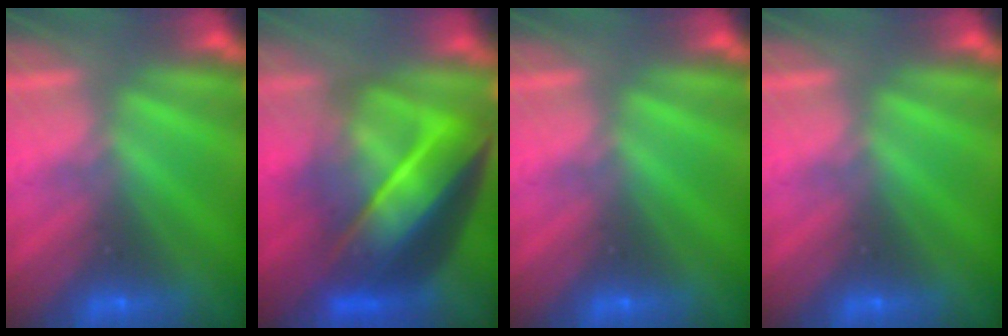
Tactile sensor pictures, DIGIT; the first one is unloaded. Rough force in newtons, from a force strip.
{"total": 5.8}
{"total": 0.0}
{"total": 0.0}